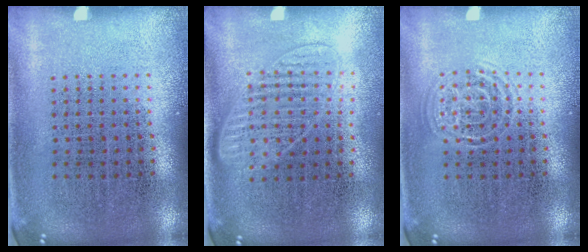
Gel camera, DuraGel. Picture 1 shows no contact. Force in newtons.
{"total": 1.3, "press": 1.2, "slide": 0.5}
{"total": 1.6, "press": 1.5, "slide": 0.2}